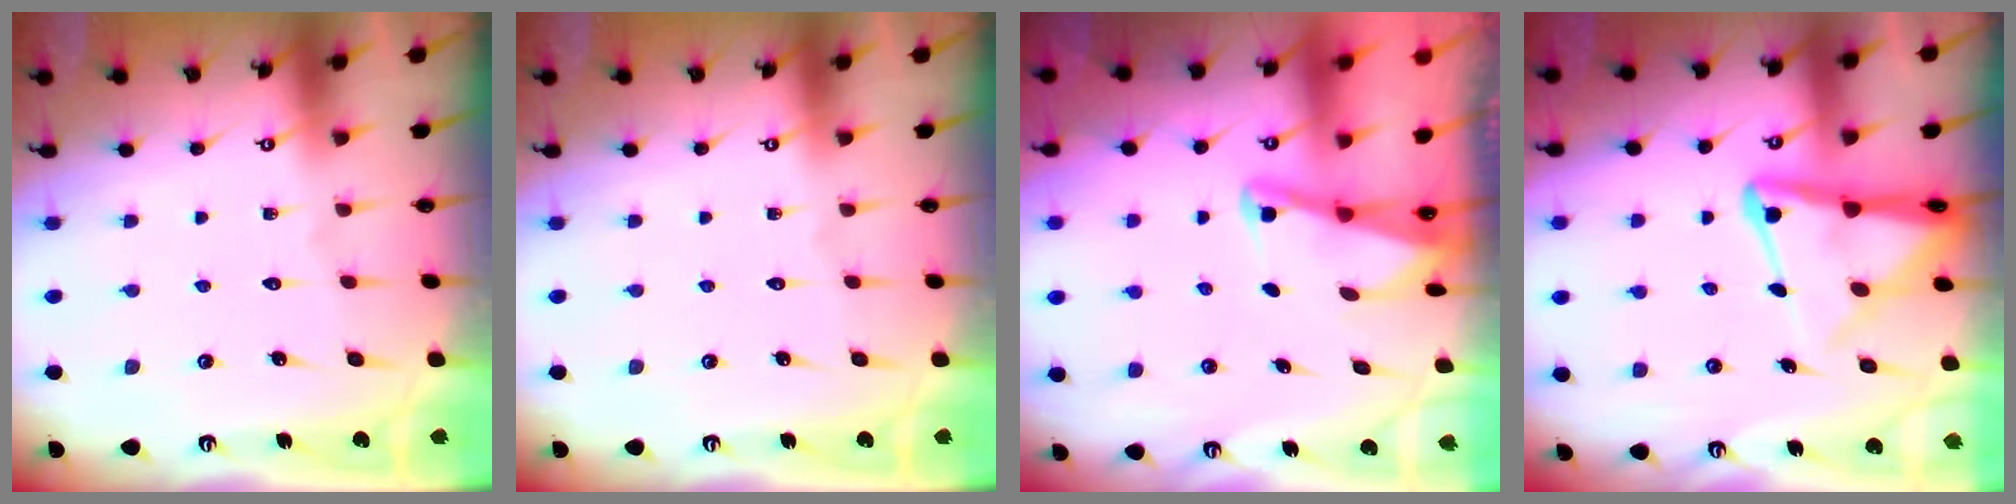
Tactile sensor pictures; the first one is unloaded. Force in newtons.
{"total": 0.0}
{"total": 2.0, "press": 2.0, "slide": 0.4}
{"total": 9.3, "press": 9.2, "slide": 0.9}